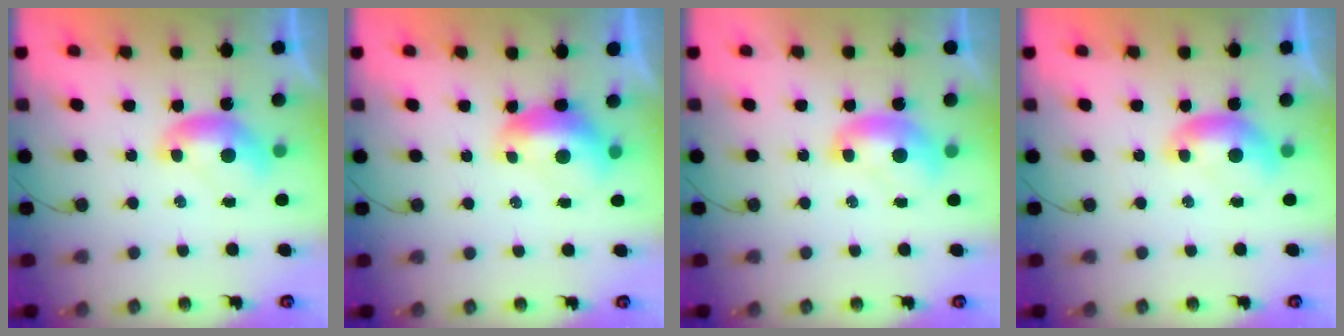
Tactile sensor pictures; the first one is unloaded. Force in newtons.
{"total": 1.6, "press": 1.4, "slide": 0.7}
{"total": 1.6, "press": 1.5, "slide": 0.1}
{"total": 0.0}